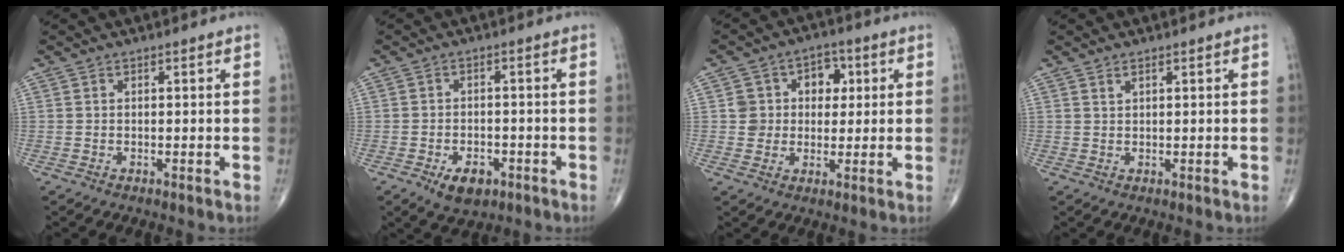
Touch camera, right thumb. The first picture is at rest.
{"total": 5.6, "force": [-2.8, 3.2, 3.6], "torque": [-0.048, 0.008, -0.041]}
{"total": 7.7, "force": [1.5, 6.9, 3.1], "torque": [0.004, 0.011, 0.019]}
{"total": 0.9, "force": [0.7, 0.2, 0.5], "torque": [-0.010, 0.000, 0.015]}